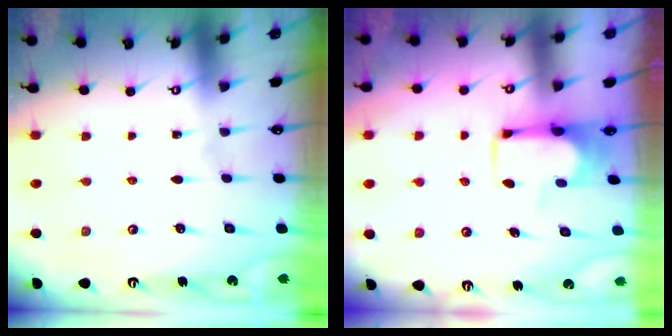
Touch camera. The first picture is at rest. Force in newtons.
{"total": 3.3, "press": 3.3, "slide": 0.5}